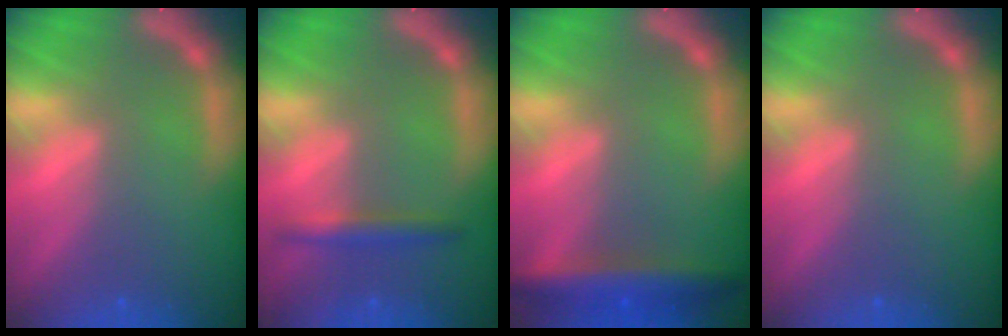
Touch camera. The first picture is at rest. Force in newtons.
{"total": 2.4}
{"total": 5.5}
{"total": 0.0}